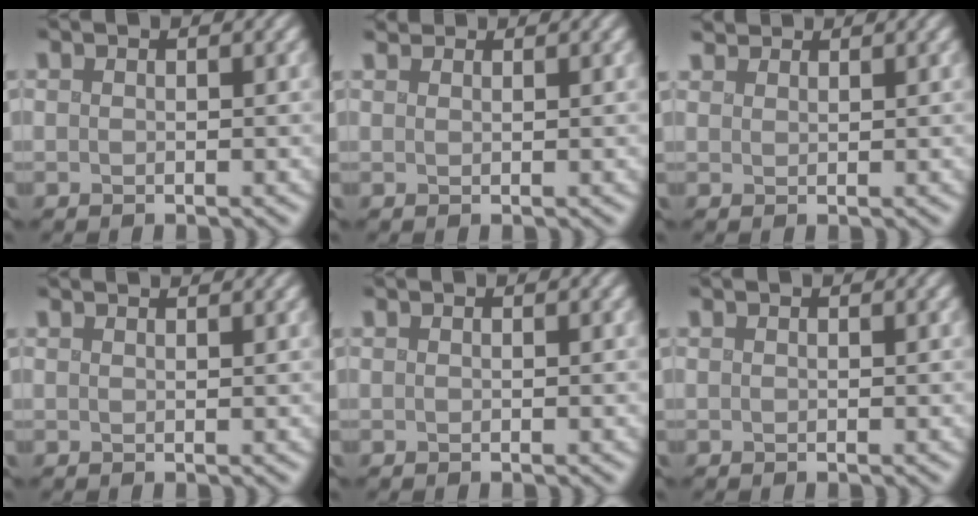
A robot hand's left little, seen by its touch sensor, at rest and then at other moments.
{"total": 2.4, "force": [2.1, 0.9, 0.8], "torque": [-0.008, 0.014, 0.015]}
{"total": 2.8, "force": [2.6, 0.7, 0.6], "torque": [-0.015, 0.002, 0.041]}
{"total": 1.7, "force": [1.5, 0.5, 0.5], "torque": [0.006, 0.006, 0.004]}
{"total": 0.0}
{"total": 0.0}